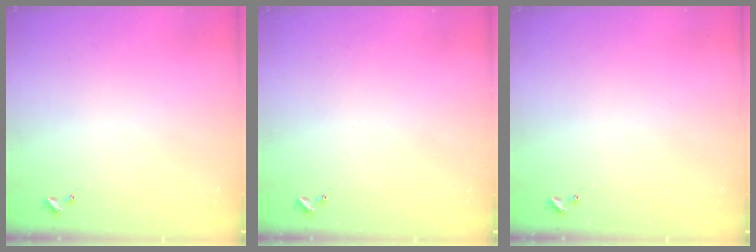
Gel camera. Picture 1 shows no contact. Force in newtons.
{"total": 0.0}
{"total": 0.0}